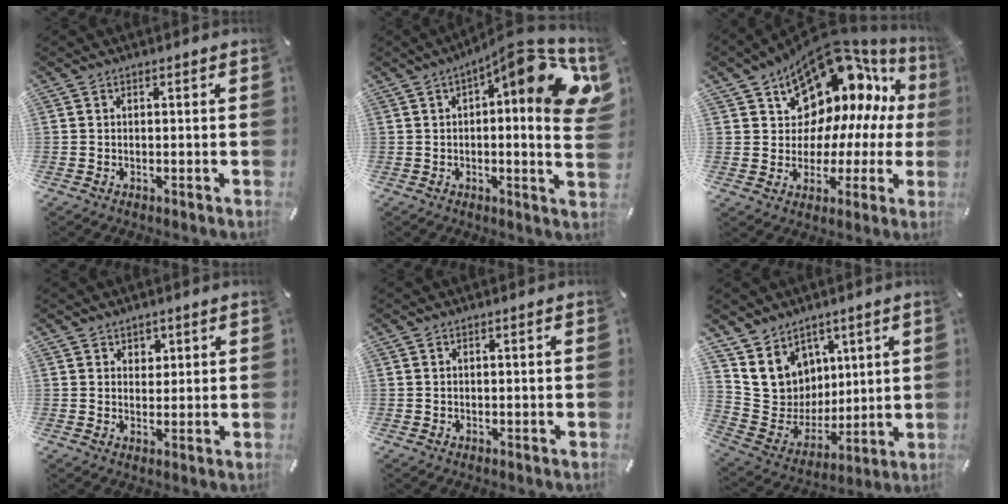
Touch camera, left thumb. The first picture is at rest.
{"total": 16.3, "force": [5.7, 4.4, 14.6], "torque": [-0.188, -0.041, 0.081]}
{"total": 15.0, "force": [10.1, 9.7, 5.5], "torque": [-0.081, -0.105, 0.184]}
{"total": 2.7, "force": [1.5, 2.2, 0.2], "torque": [0.008, -0.002, 0.024]}
{"total": 0.0}
{"total": 11.6, "force": [5.6, 10.1, 0.9], "torque": [-0.040, -0.056, 0.122]}